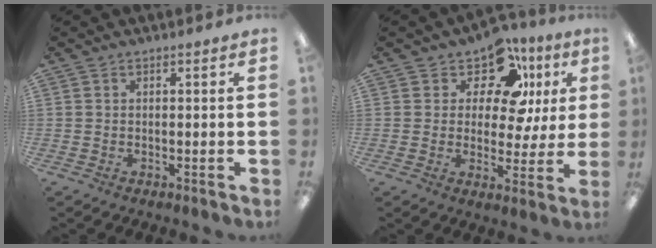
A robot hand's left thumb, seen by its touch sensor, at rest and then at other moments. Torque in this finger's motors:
{"motor_torque": [-0.23, 0.91, 0.05, -0.12, 0.05]}